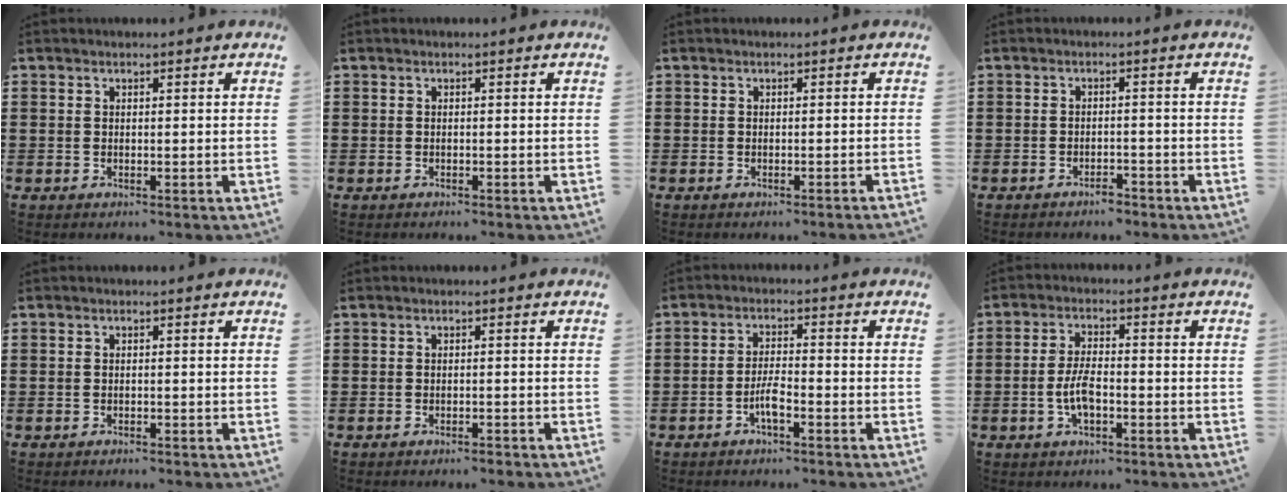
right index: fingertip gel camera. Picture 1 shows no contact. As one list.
[{"total": 0.0}, {"total": 0.8, "force": [-0.7, -0.2, 0.4], "torque": [-0.008, -0.001, -0.014]}, {"total": 2.1, "force": [-2.0, 0.4, 0.3], "torque": [-0.013, 0.000, -0.041]}, {"total": 0.6, "force": [-0.6, 0.0, 0.1], "torque": [-0.004, -0.001, -0.011]}, {"total": 0.9, "force": [-0.9, 0.0, 0.3], "torque": [-0.010, -0.002, -0.017]}, {"total": 3.6, "force": [-1.9, 0.7, 3.0], "torque": [-0.072, -0.003, -0.040]}, {"total": 5.0, "force": [-1.4, 2.0, 4.3], "torque": [-0.096, 0.002, -0.030]}]